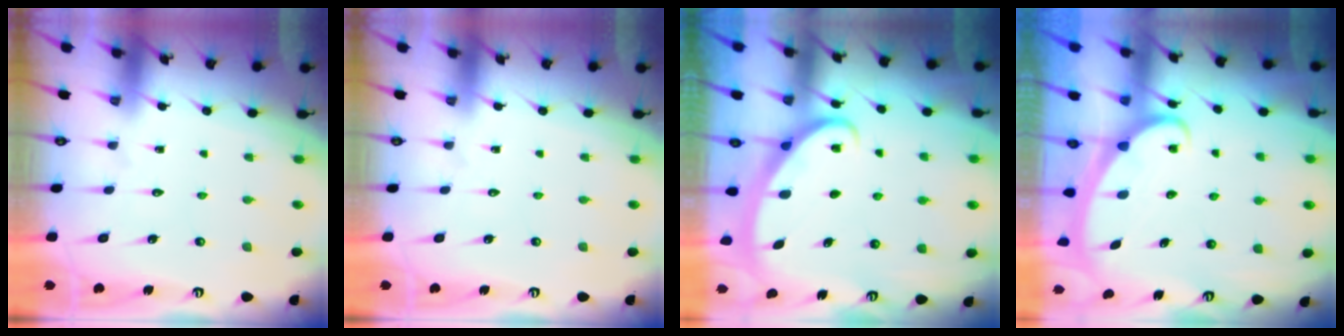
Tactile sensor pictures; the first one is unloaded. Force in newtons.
{"total": 0.0}
{"total": 2.6, "press": 2.5, "slide": 0.4}
{"total": 2.3, "press": 2.3, "slide": 0.3}